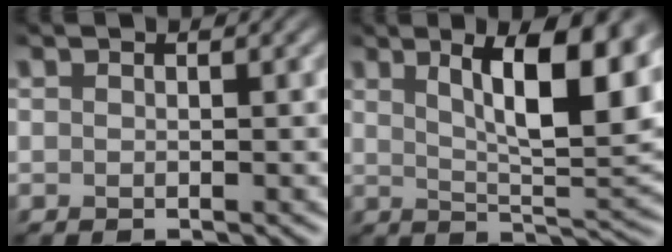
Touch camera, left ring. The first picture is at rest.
{"total": 10.4, "force": [4.0, 2.9, 9.2], "torque": [-0.128, -0.004, 0.067]}